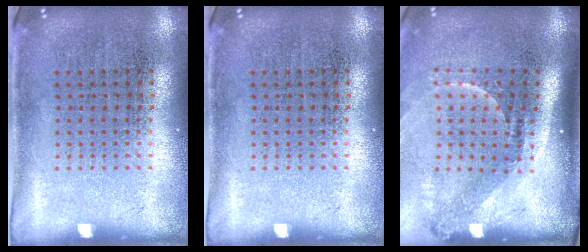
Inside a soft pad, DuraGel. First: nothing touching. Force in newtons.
{"total": 0.0}
{"total": 2.3, "press": 1.5, "slide": 1.7}